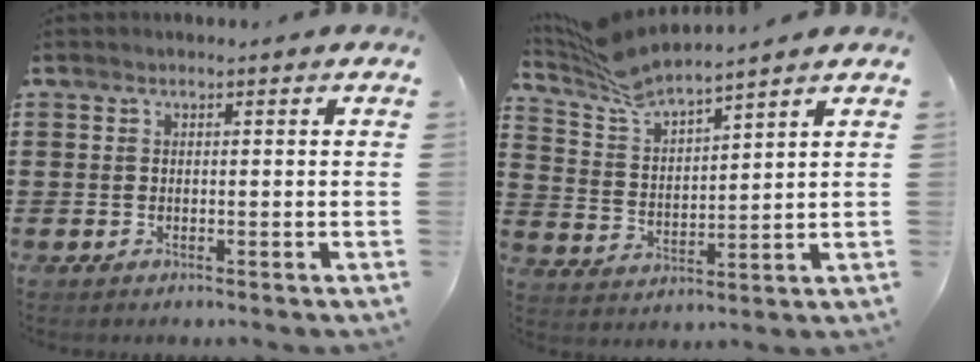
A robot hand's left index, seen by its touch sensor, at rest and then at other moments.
{"total": 6.6, "force": [6.2, 0.4, 2.0], "torque": [-0.065, -0.028, 0.111]}